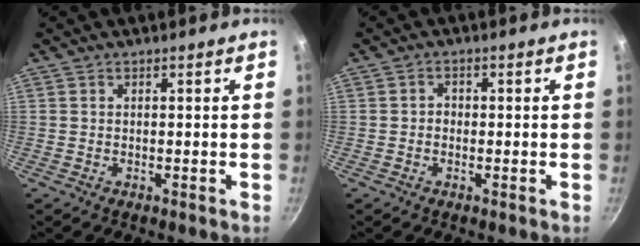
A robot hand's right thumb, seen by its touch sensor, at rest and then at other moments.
{"total": 1.6, "force": [-0.3, 1.4, 0.8], "torque": [-0.010, 0.006, -0.008]}